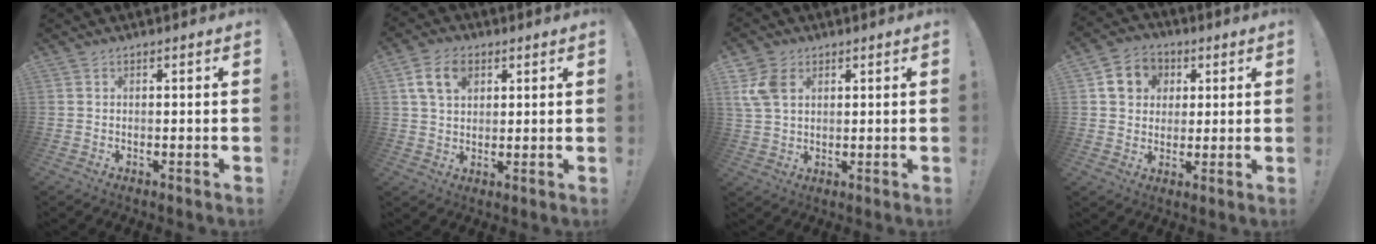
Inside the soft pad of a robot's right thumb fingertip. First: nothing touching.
{"total": 9.4, "force": [3.9, 6.4, 5.7], "torque": [-0.095, -0.002, 0.072]}
{"total": 9.0, "force": [3.2, 6.5, 5.3], "torque": [-0.113, -0.002, 0.063]}
{"total": 9.8, "force": [3.2, 8.6, 3.5], "torque": [-0.049, -0.003, 0.067]}